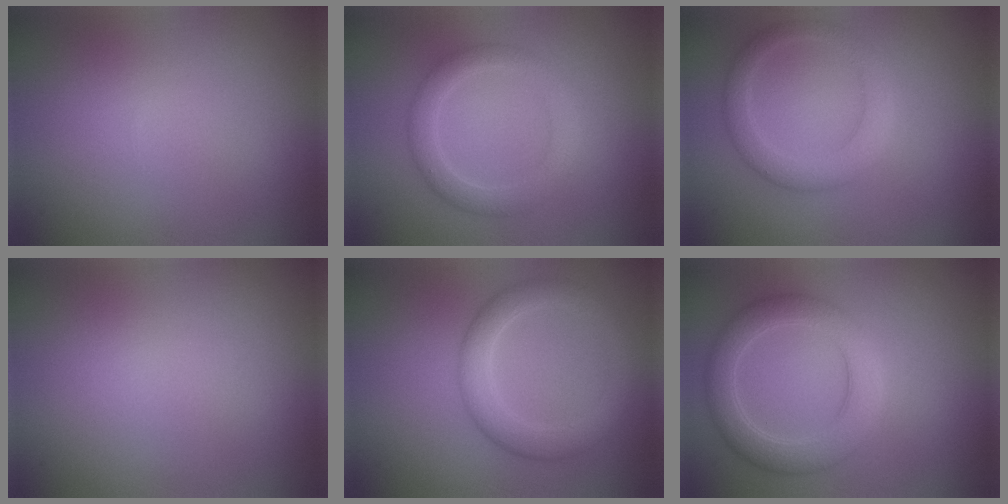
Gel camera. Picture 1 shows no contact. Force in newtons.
{"total": 2.9, "press": 2.9, "slide": 0.2}
{"total": 2.9, "press": 2.9, "slide": 0.3}
{"total": 0.0}
{"total": 3.6, "press": 3.6, "slide": 0.2}
{"total": 4.4, "press": 4.4, "slide": 0.2}